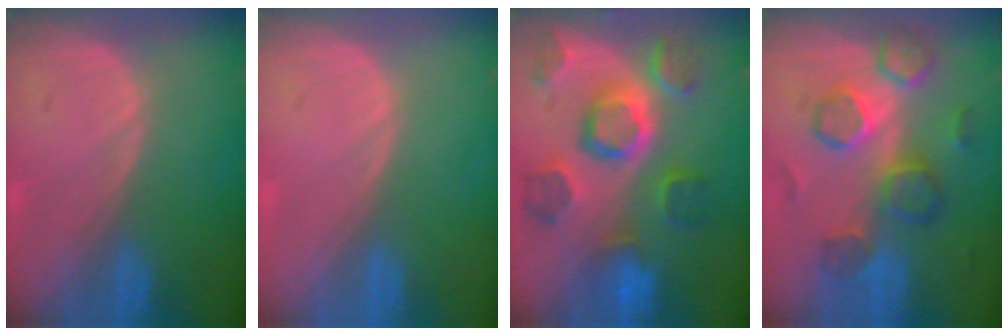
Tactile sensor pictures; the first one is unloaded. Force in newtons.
{"total": 0.6, "press": 0.1, "slide": 0.6}
{"total": 11.4, "press": 10.1, "slide": 5.3}
{"total": 8.6, "press": 8.3, "slide": 2.2}